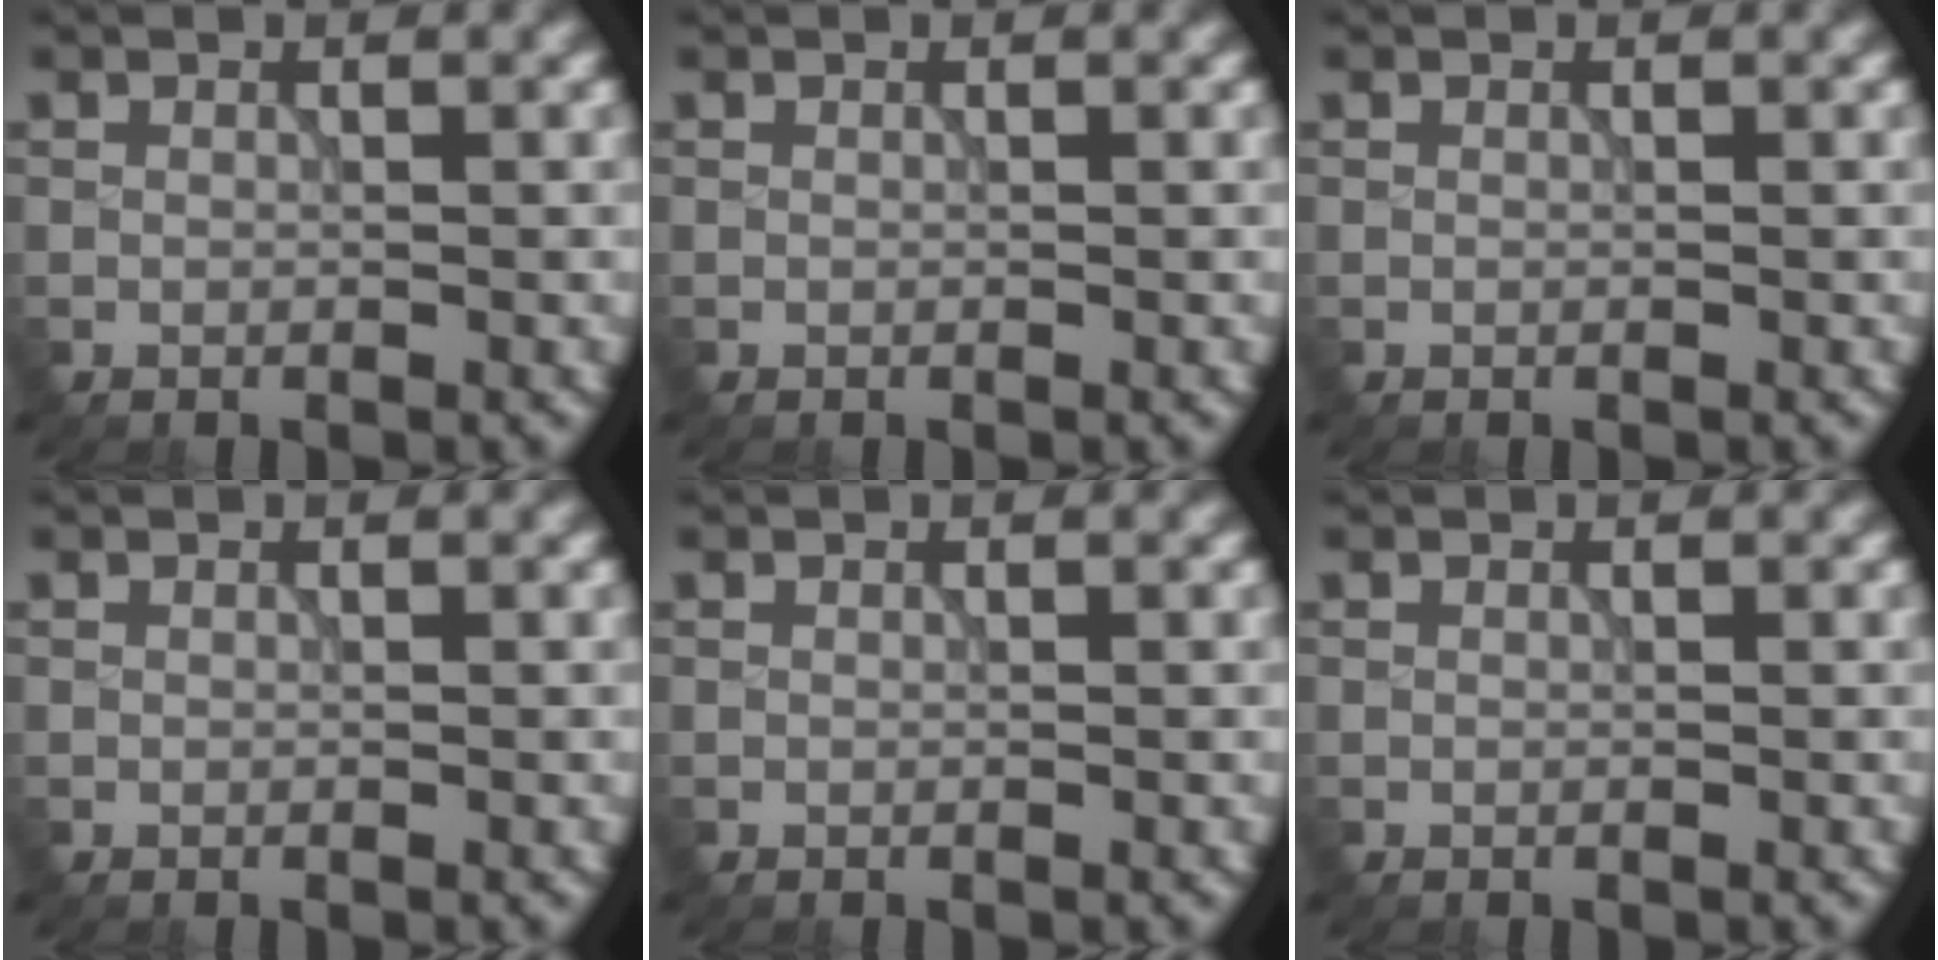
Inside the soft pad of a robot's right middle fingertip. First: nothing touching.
{"total": 0.0}
{"total": 0.0}
{"total": 0.0}
{"total": 0.0}
{"total": 0.0}